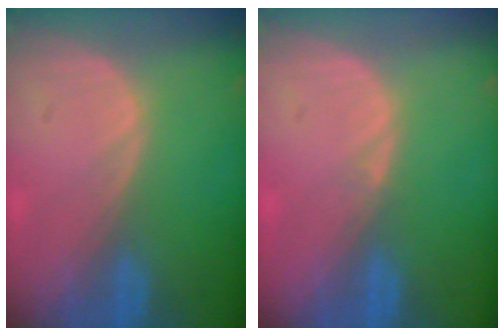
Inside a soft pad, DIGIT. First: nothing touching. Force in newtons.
{"total": 0.6, "press": 0.4, "slide": 0.5}